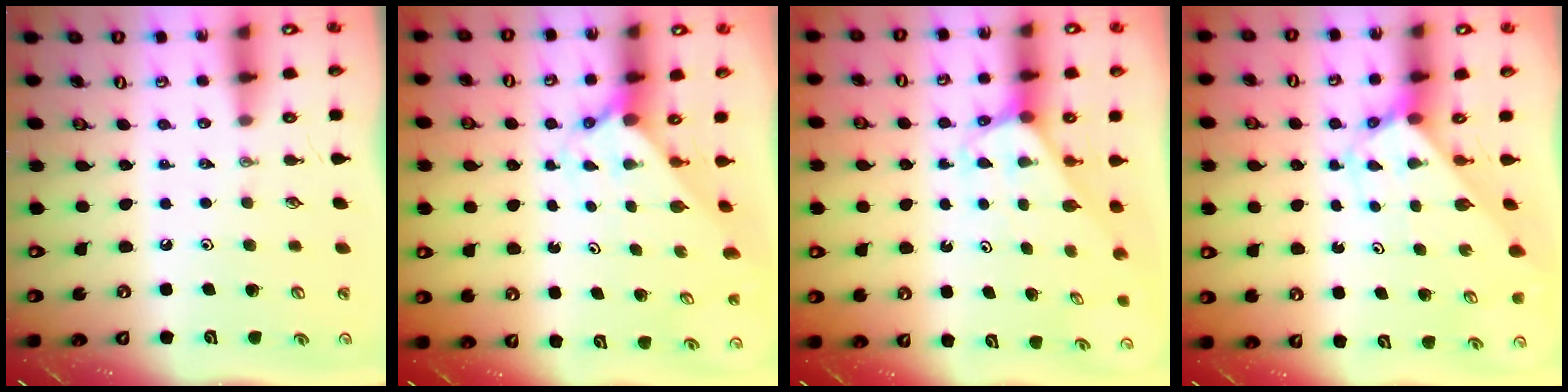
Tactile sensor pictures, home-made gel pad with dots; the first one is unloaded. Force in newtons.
{"total": 1.2, "press": 1.2, "slide": 0.1}
{"total": 2.5, "press": 2.5, "slide": 0.1}
{"total": 2.7, "press": 2.7, "slide": 0.1}